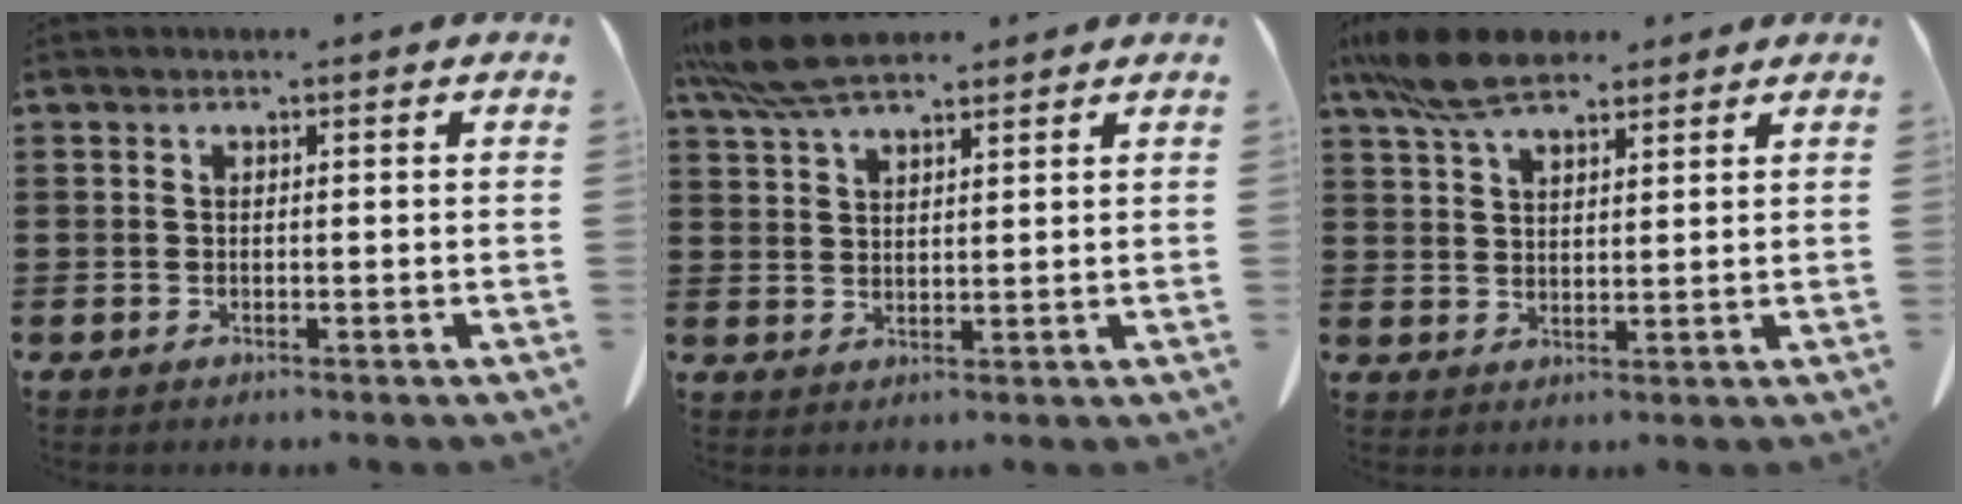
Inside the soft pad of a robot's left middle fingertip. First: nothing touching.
{"total": 7.5, "force": [6.1, 2.0, 3.8], "torque": [-0.091, -0.006, 0.117]}
{"total": 8.6, "force": [6.7, 2.8, 4.8], "torque": [-0.112, -0.006, 0.127]}